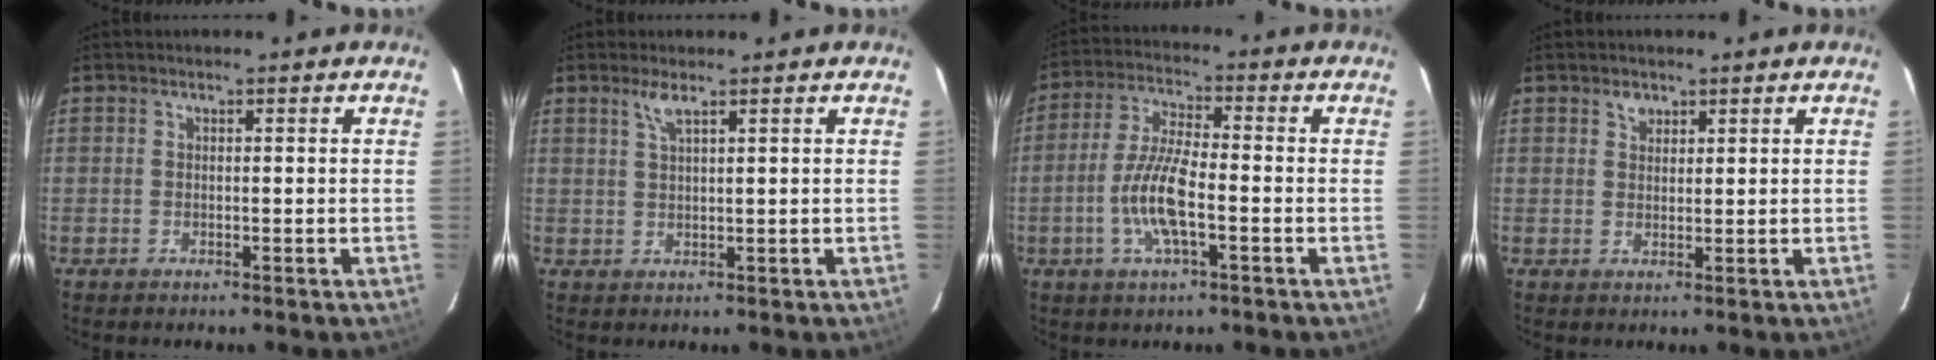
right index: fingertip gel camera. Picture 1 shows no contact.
{"total": 2.3, "force": [1.6, 0.1, 1.7], "torque": [-0.035, 0.002, 0.033]}
{"total": 9.5, "force": [-2.9, 2.3, 8.7], "torque": [-0.180, 0.000, -0.058]}
{"total": 1.9, "force": [1.2, 1.3, 0.5], "torque": [-0.006, 0.005, 0.021]}